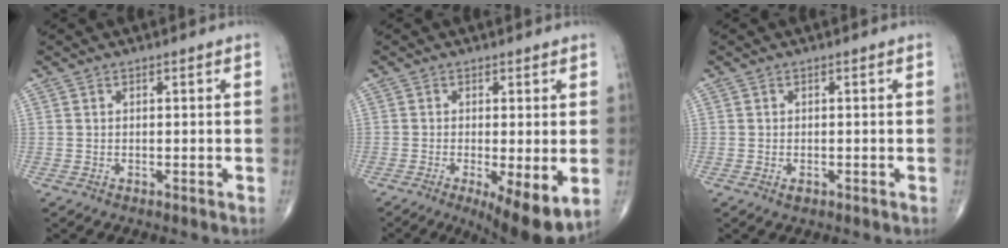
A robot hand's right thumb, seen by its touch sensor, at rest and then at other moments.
{"total": 9.9, "force": [-2.8, 2.8, 9.1], "torque": [-0.138, -0.023, -0.040]}
{"total": 1.0, "force": [-0.4, 0.6, 0.6], "torque": [-0.008, 0.002, -0.004]}